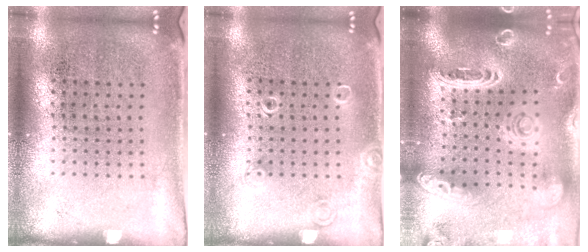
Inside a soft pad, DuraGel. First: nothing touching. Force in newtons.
{"total": 1.0, "press": 1.0, "slide": 0.2}
{"total": 3.6, "press": 2.9, "slide": 2.2}